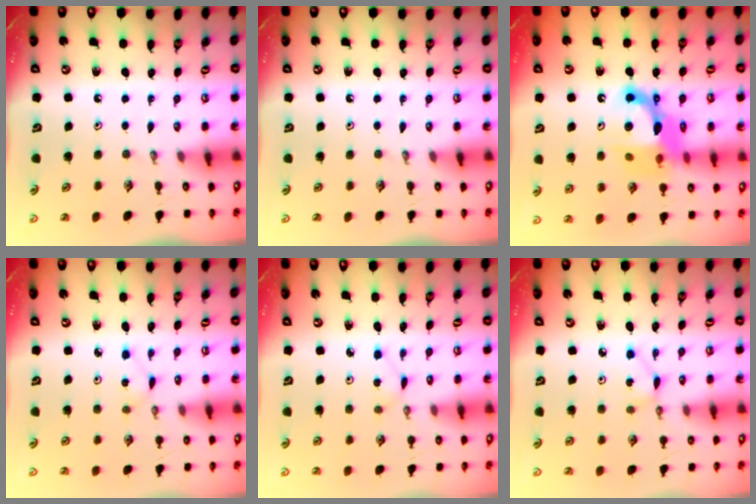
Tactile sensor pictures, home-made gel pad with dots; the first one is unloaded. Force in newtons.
{"total": 0.0}
{"total": 14.3, "press": 14.3, "slide": 1.1}
{"total": 1.6, "press": 1.6, "slide": 0.2}
{"total": 1.6, "press": 1.6, "slide": 0.2}
{"total": 1.9, "press": 1.9, "slide": 0.2}